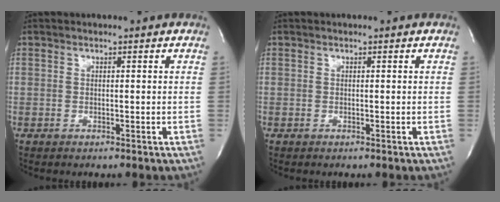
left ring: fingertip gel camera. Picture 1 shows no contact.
{"total": 0.0}